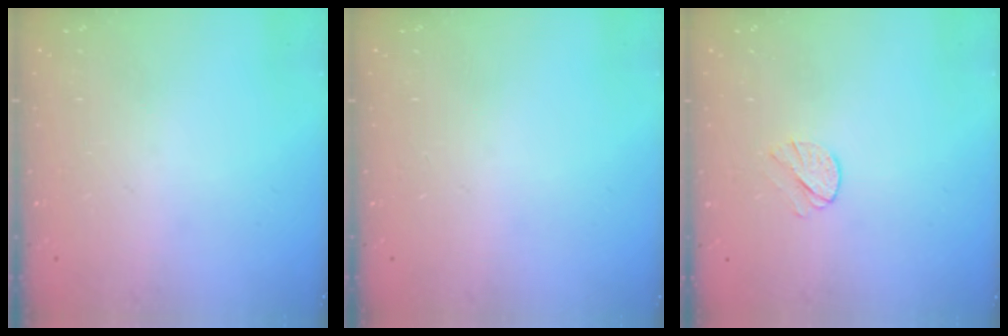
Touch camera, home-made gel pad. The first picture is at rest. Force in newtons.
{"total": 0.0}
{"total": 4.5, "press": 4.5, "slide": 0.6}